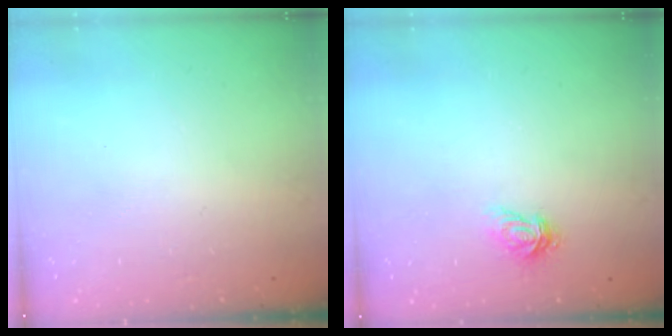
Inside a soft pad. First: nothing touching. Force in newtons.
{"total": 3.1, "press": 3.1, "slide": 0.2}